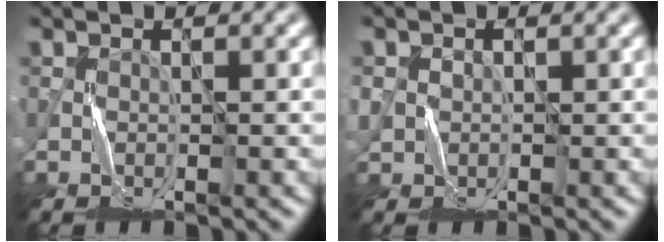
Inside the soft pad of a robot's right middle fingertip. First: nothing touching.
{"total": 1.1, "force": [0.3, 1.0, -0.3], "torque": [0.003, 0.001, 0.008]}